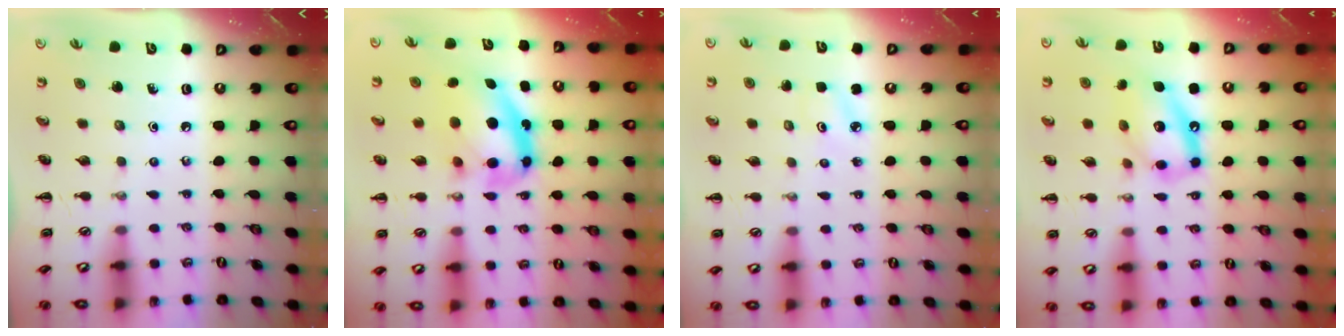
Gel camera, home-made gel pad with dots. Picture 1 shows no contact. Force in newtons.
{"total": 11.9, "press": 11.5, "slide": 3.0}
{"total": 2.4, "press": 2.3, "slide": 0.6}
{"total": 13.8, "press": 13.6, "slide": 2.4}